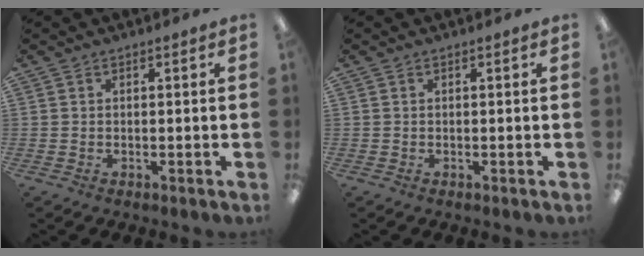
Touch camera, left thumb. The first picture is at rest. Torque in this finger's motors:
{"motor_torque": [-0.05, -0.06, -0.10, 0.08, -0.02]}